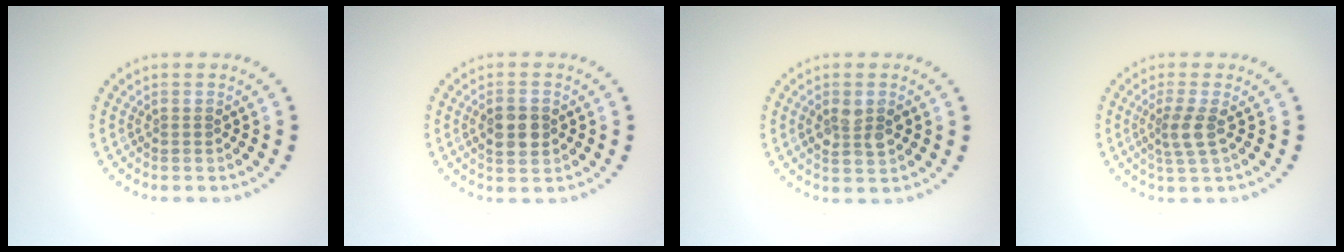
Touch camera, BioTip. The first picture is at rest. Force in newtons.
{"total": 2.8, "press": 2.8, "slide": 0.3}
{"total": 2.6, "press": 2.6, "slide": 0.2}
{"total": 2.3, "press": 1.8, "slide": 1.5}